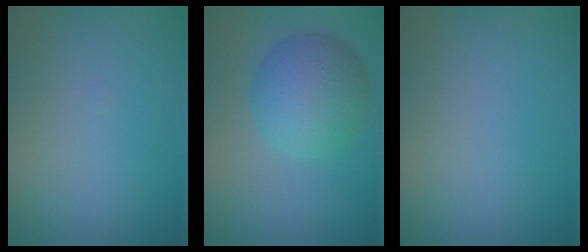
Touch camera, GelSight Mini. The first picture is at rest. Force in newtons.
{"total": 6.1, "press": 6.1, "slide": 0.1}
{"total": 0.0}